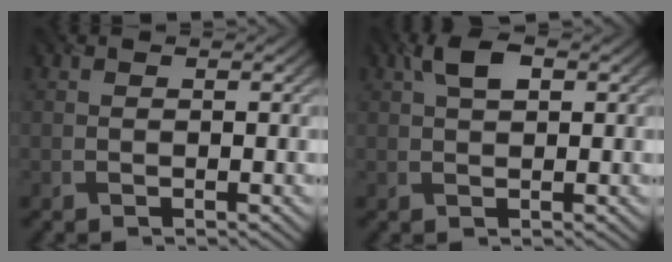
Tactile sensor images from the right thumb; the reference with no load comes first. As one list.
[{"total": 3.3, "force": [1.5, 1.5, 2.5], "torque": [-0.052, 0.009, 0.024]}]